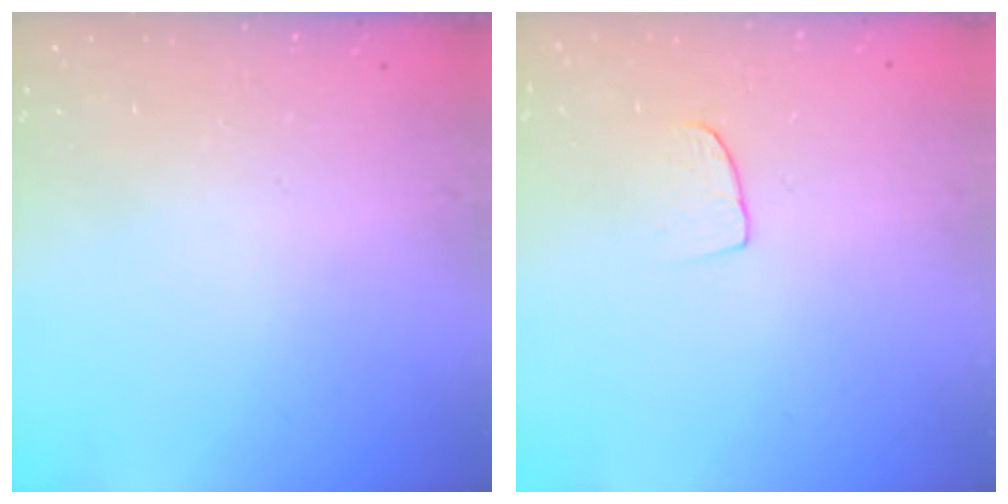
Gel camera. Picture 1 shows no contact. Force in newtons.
{"total": 5.9, "press": 5.9, "slide": 0.4}